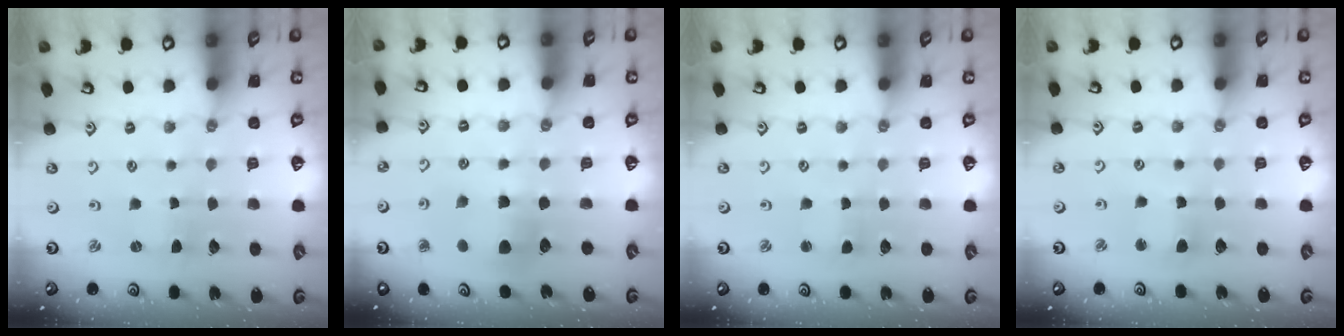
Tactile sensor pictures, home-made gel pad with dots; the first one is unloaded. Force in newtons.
{"total": 6.6, "press": 6.6, "slide": 0.4}
{"total": 2.2, "press": 2.2, "slide": 0.2}
{"total": 5.2, "press": 5.1, "slide": 0.7}